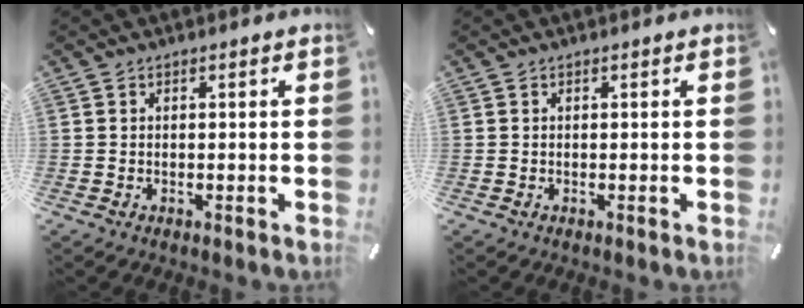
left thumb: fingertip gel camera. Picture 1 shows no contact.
{"total": 0.0}